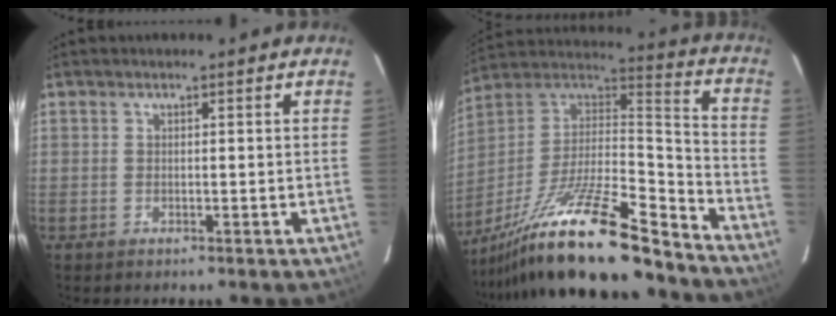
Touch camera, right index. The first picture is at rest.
{"total": 26.0, "force": [-20.4, 3.6, 15.8], "torque": [-0.277, -0.007, -0.357]}